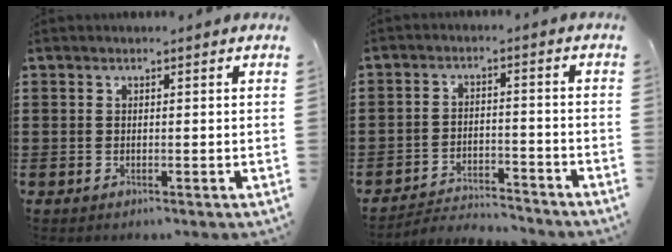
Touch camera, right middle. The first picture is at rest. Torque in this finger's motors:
{"motor_torque": [-1.46, -0.55, -0.80, -0.18]}